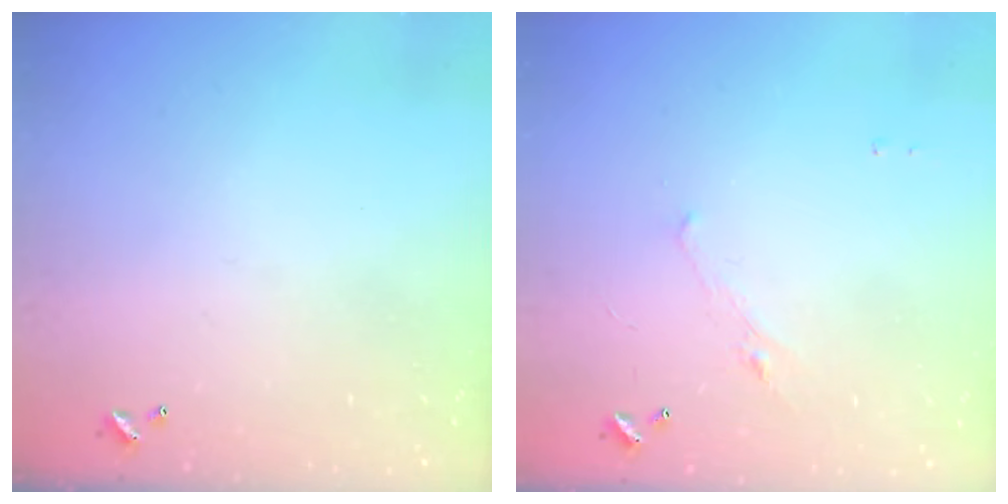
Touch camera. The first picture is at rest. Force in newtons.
{"total": 1.3, "press": 1.2, "slide": 0.6}